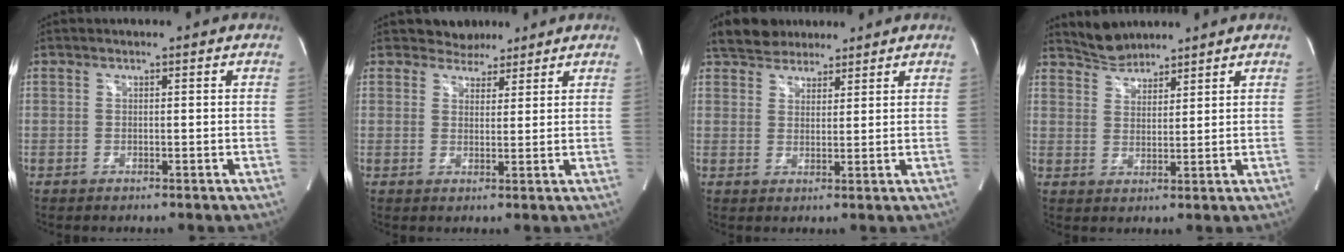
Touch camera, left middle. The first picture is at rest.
{"total": 3.6, "force": [3.1, 1.8, 0.0], "torque": [0.004, 0.007, 0.048]}
{"total": 6.7, "force": [5.5, 3.3, 1.9], "torque": [-0.030, 0.026, 0.097]}
{"total": 4.2, "force": [4.1, 1.0, -0.1], "torque": [-0.001, 0.011, 0.079]}